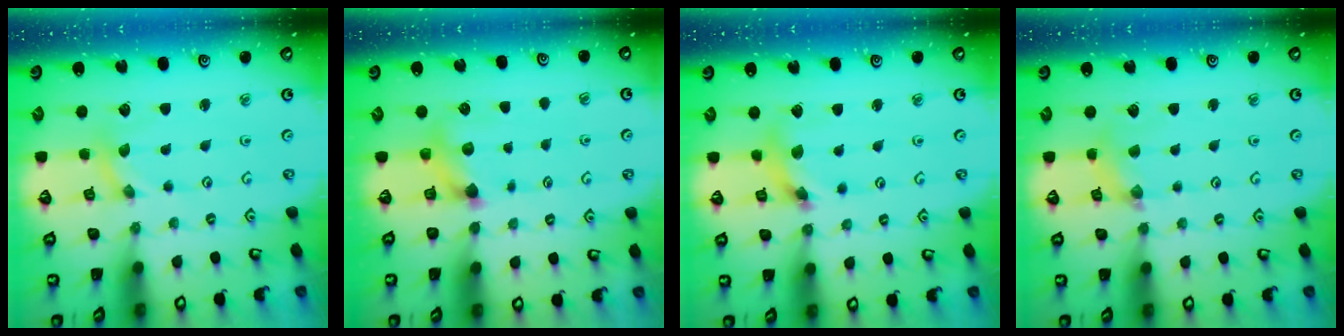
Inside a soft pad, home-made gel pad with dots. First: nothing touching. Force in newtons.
{"total": 6.1, "press": 6.0, "slide": 0.4}
{"total": 7.1, "press": 7.0, "slide": 0.8}
{"total": 3.7, "press": 3.6, "slide": 0.5}